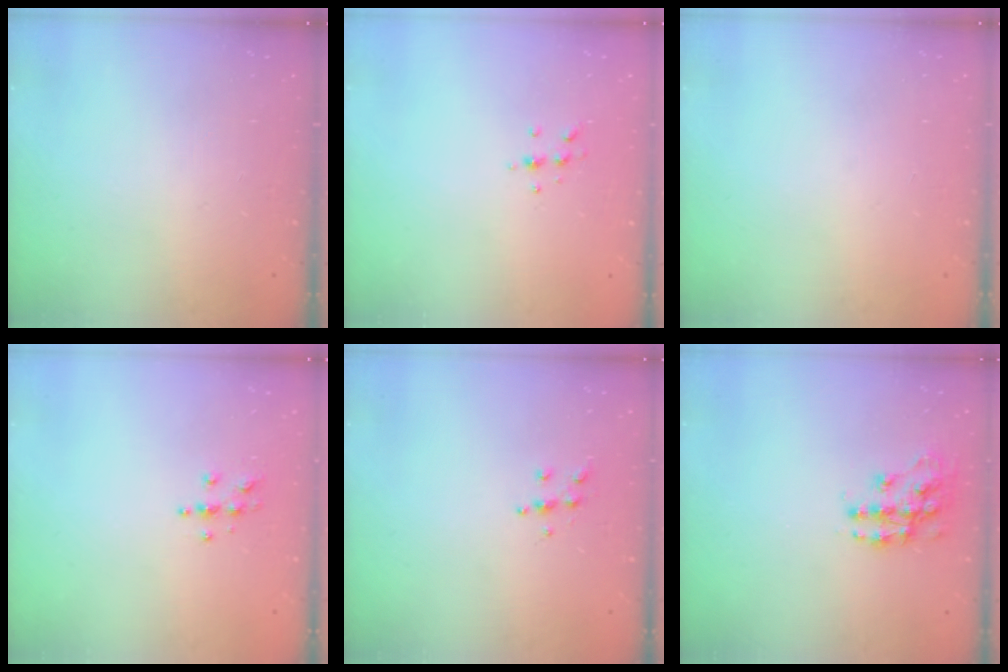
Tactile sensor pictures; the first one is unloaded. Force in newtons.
{"total": 5.4, "press": 5.4, "slide": 0.7}
{"total": 0.0}
{"total": 3.9, "press": 3.8, "slide": 0.4}
{"total": 4.5, "press": 4.5, "slide": 0.5}
{"total": 12.2, "press": 12.1, "slide": 0.6}